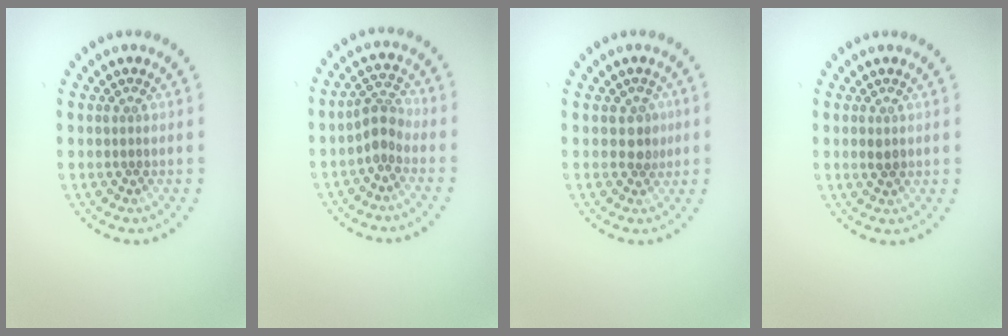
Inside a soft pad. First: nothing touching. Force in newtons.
{"total": 2.3, "press": 2.0, "slide": 1.1}
{"total": 1.8, "press": 1.5, "slide": 1.0}
{"total": 1.0, "press": 1.0, "slide": 0.1}